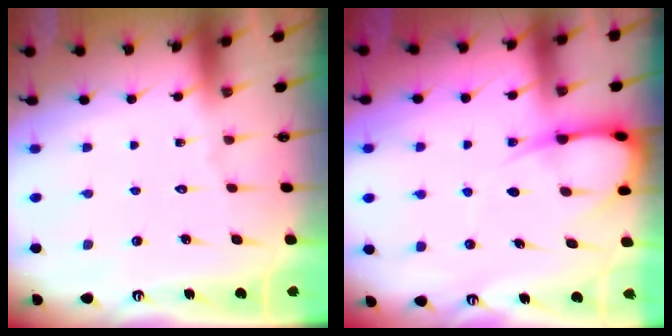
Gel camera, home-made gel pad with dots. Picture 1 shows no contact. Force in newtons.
{"total": 7.7, "press": 7.7, "slide": 0.9}